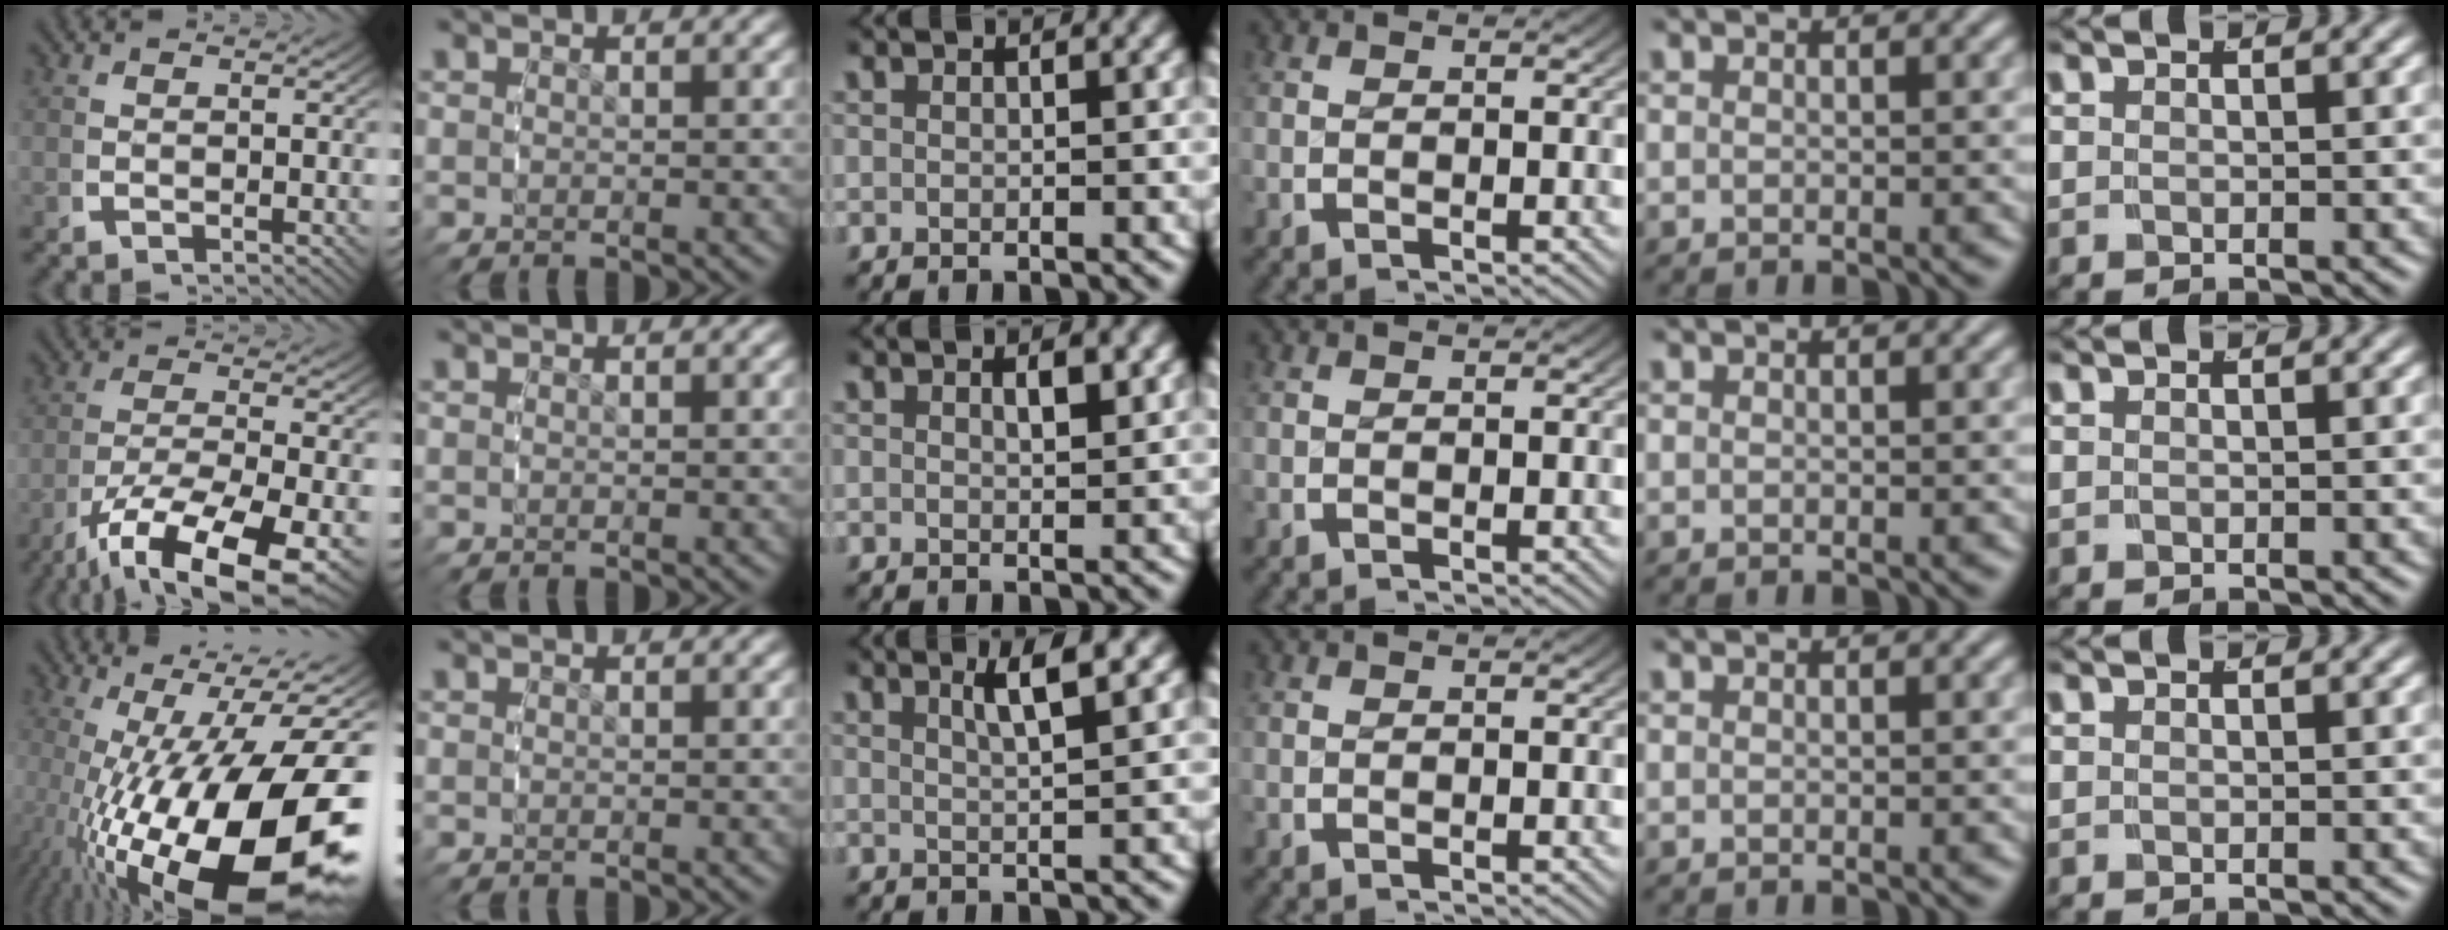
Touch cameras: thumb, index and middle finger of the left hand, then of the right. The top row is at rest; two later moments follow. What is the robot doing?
{"motion": "grasp_and_lifting", "object": "dispenser bottle"}